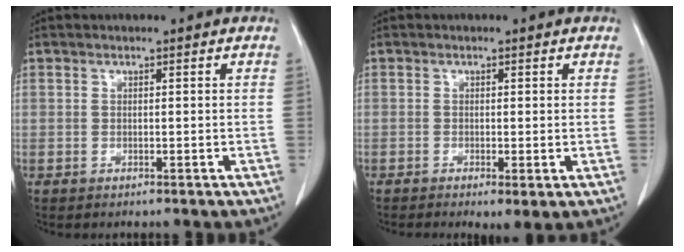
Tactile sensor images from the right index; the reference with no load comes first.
{"total": 2.4, "force": [-0.8, 0.6, 2.2], "torque": [-0.033, -0.007, -0.006]}